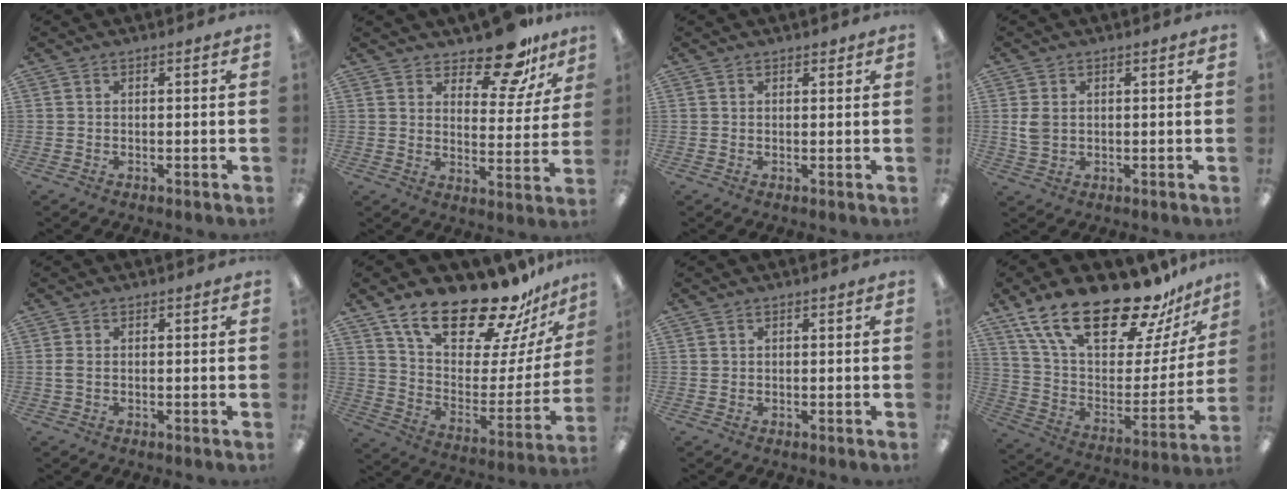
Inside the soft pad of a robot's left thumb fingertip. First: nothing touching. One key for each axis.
{"total": 13.7, "fx": 11.0, "fy": 5.3, "fz": 6.3, "tx": -0.081, "ty": -0.079, "tz": 0.192}
{"total": 1.1, "fx": 0.9, "fy": 0.7, "fz": 0.2, "tx": 0.004, "ty": -0.002, "tz": 0.015}
{"total": 3.8, "fx": 0.7, "fy": 2.9, "fz": 2.4, "tx": -0.045, "ty": -0.001, "tz": 0.010}
{"total": 1.8, "fx": 0.0, "fy": 1.0, "fz": 1.5, "tx": -0.030, "ty": 0.005, "tz": -0.002}
{"total": 22.8, "fx": 18.0, "fy": 7.9, "fz": 11.6, "tx": -0.181, "ty": -0.129, "tz": 0.309}
{"total": 0.6, "fx": 0.3, "fy": 0.5, "fz": 0.0, "tx": -0.001, "ty": 0.004, "tz": 0.004}
{"total": 26.1, "fx": 19.4, "fy": 9.3, "fz": 14.9, "tx": -0.258, "ty": -0.127, "tz": 0.338}